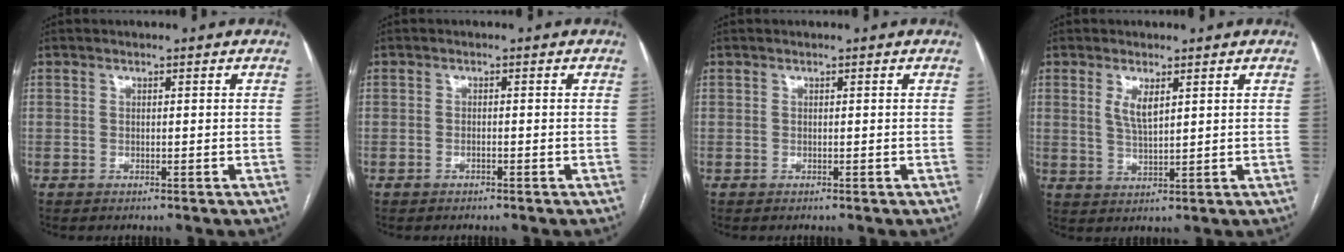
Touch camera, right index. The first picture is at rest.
{"total": 0.6, "force": [-0.4, 0.2, 0.3], "torque": [-0.006, 0.000, -0.006]}
{"total": 0.0}
{"total": 3.6, "force": [1.6, 0.8, 3.1], "torque": [-0.066, -0.006, 0.038]}